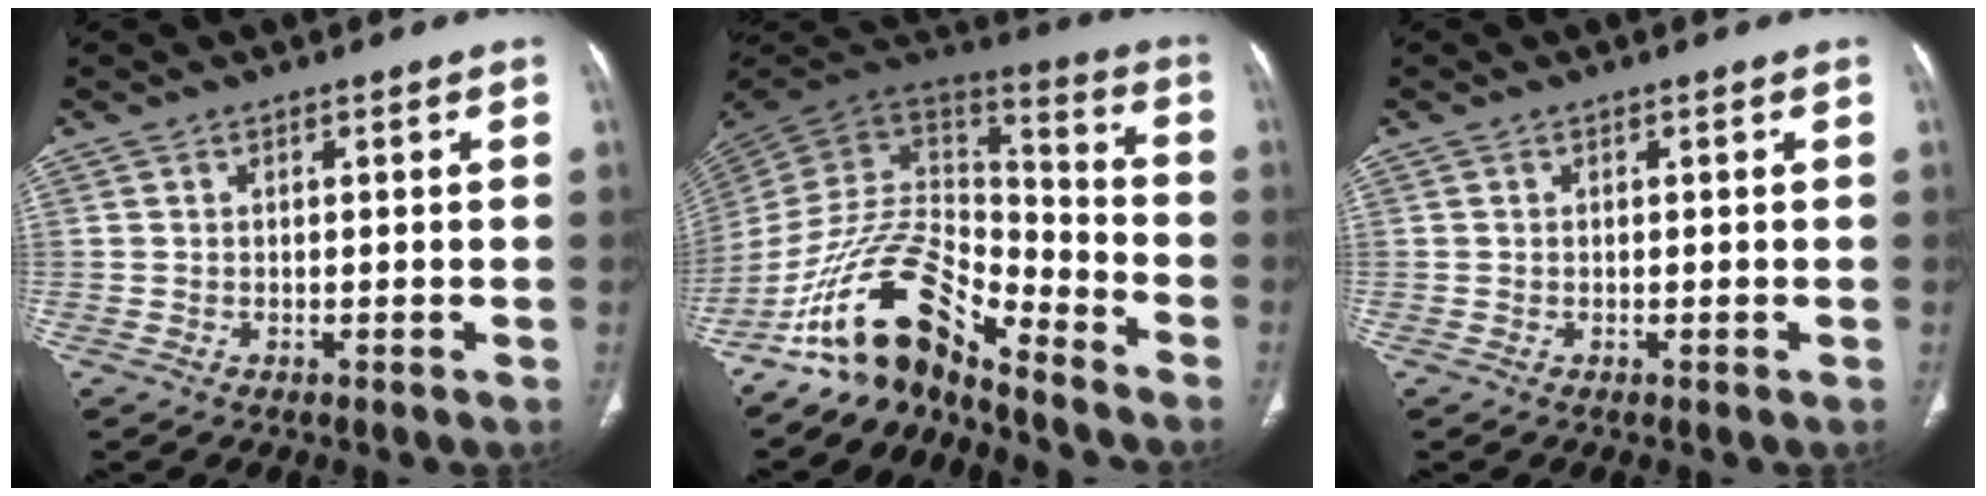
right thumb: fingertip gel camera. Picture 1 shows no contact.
{"total": 17.7, "force": [-13.2, 6.7, 9.7], "torque": [-0.155, 0.108, -0.246]}
{"total": 0.0}